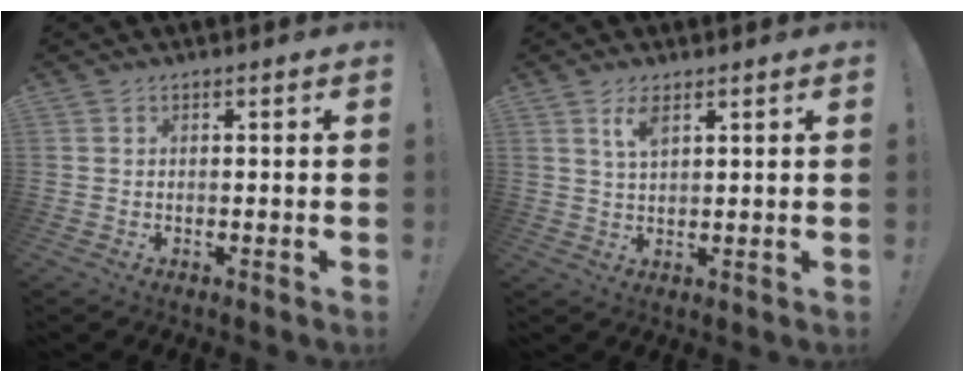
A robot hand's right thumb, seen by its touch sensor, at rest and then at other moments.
{"total": 4.3, "force": [2.3, 1.6, 3.2], "torque": [-0.058, -0.004, 0.040]}